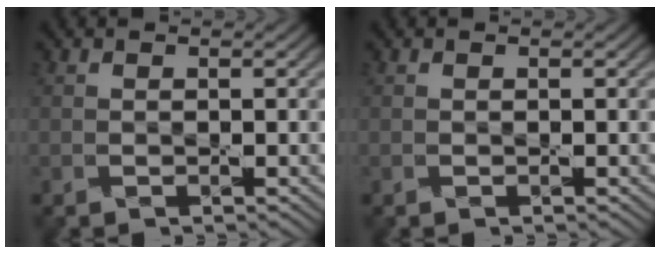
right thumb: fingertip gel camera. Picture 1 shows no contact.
{"total": 0.0}